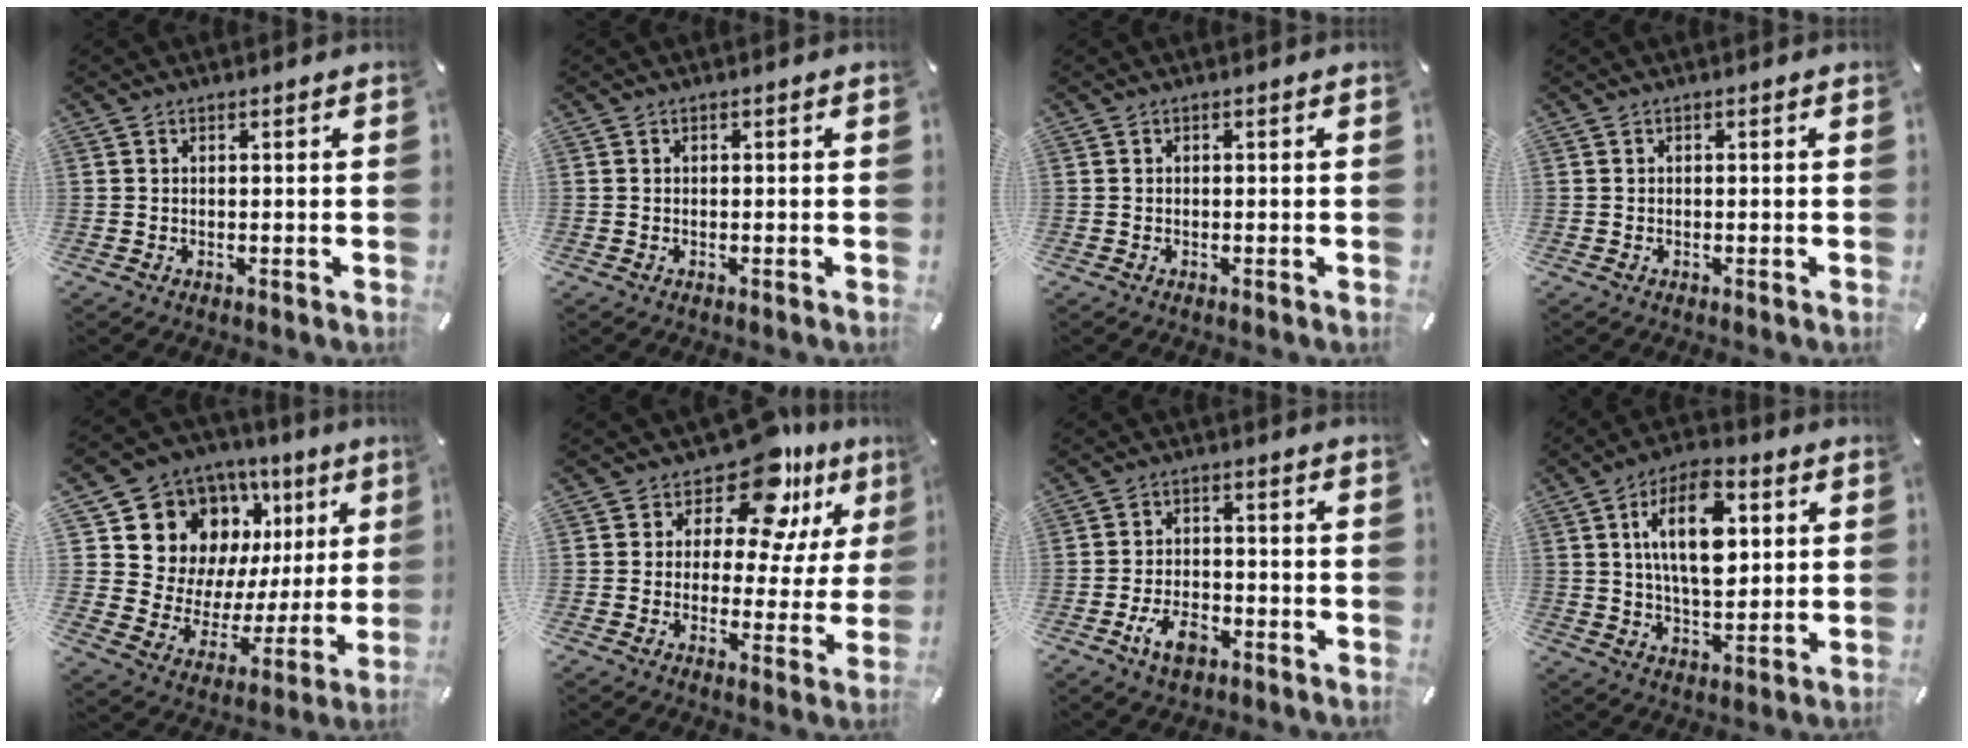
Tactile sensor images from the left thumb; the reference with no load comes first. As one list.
[{"total": 0.0}, {"total": 0.0}, {"total": 0.0}, {"total": 14.9, "force": [9.0, 11.2, 3.9], "torque": [-0.079, -0.084, 0.179]}, {"total": 14.0, "force": [9.2, 7.0, 7.9], "torque": [-0.128, -0.062, 0.161]}, {"total": 6.6, "force": [-3.1, 3.9, 4.2], "torque": [-0.091, 0.013, -0.058]}, {"total": 15.1, "force": [4.2, 8.1, 12.0], "torque": [-0.214, -0.003, 0.068]}]